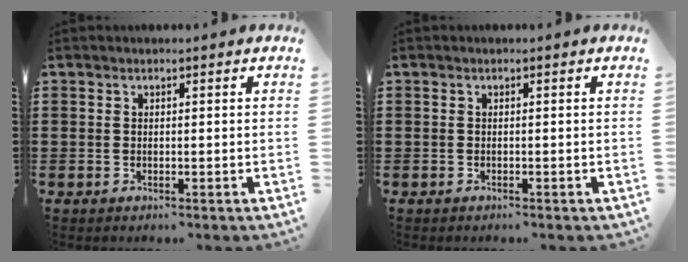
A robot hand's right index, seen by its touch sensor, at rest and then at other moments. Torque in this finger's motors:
{"motor_torque": [1.09, 1.05, 0.06, 0.01]}